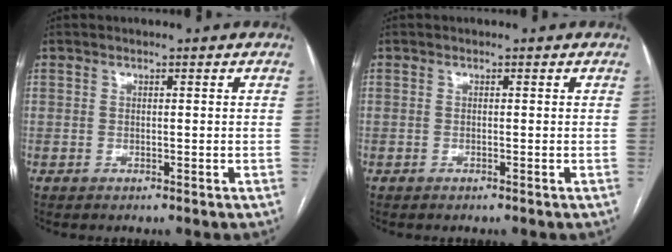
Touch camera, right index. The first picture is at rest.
{"total": 0.0}